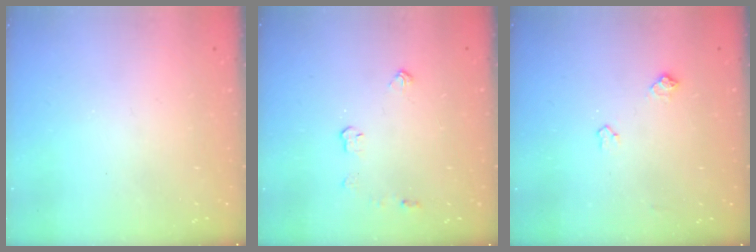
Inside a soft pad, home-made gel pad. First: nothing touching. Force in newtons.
{"total": 3.7, "press": 3.6, "slide": 0.6}
{"total": 6.2, "press": 6.1, "slide": 0.6}